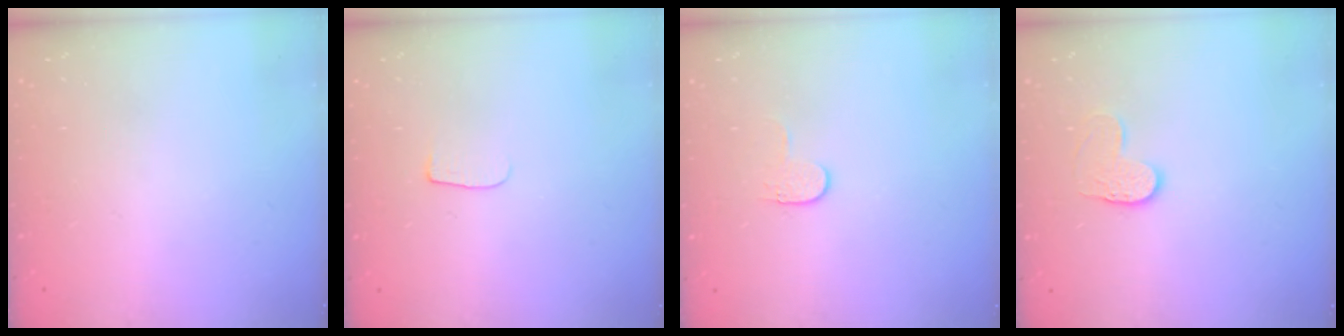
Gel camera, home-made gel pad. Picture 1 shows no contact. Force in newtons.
{"total": 4.5, "press": 4.4, "slide": 0.6}
{"total": 3.9, "press": 3.9, "slide": 0.4}
{"total": 6.6, "press": 6.6, "slide": 0.3}